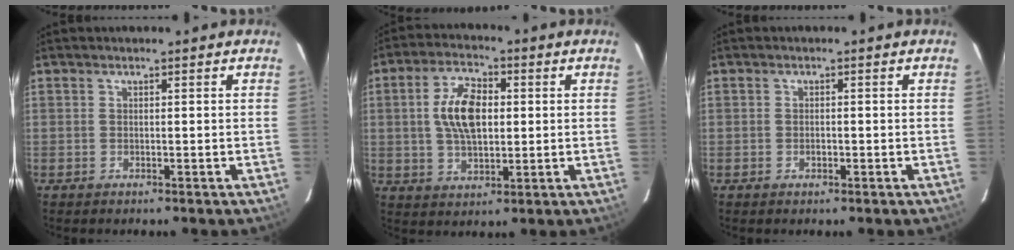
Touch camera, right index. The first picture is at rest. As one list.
[{"total": 9.9, "force": [1.1, 5.4, 8.2], "torque": [-0.156, 0.013, 0.023]}, {"total": 1.2, "force": [-0.5, 0.9, 0.6], "torque": [-0.010, 0.002, -0.008]}]